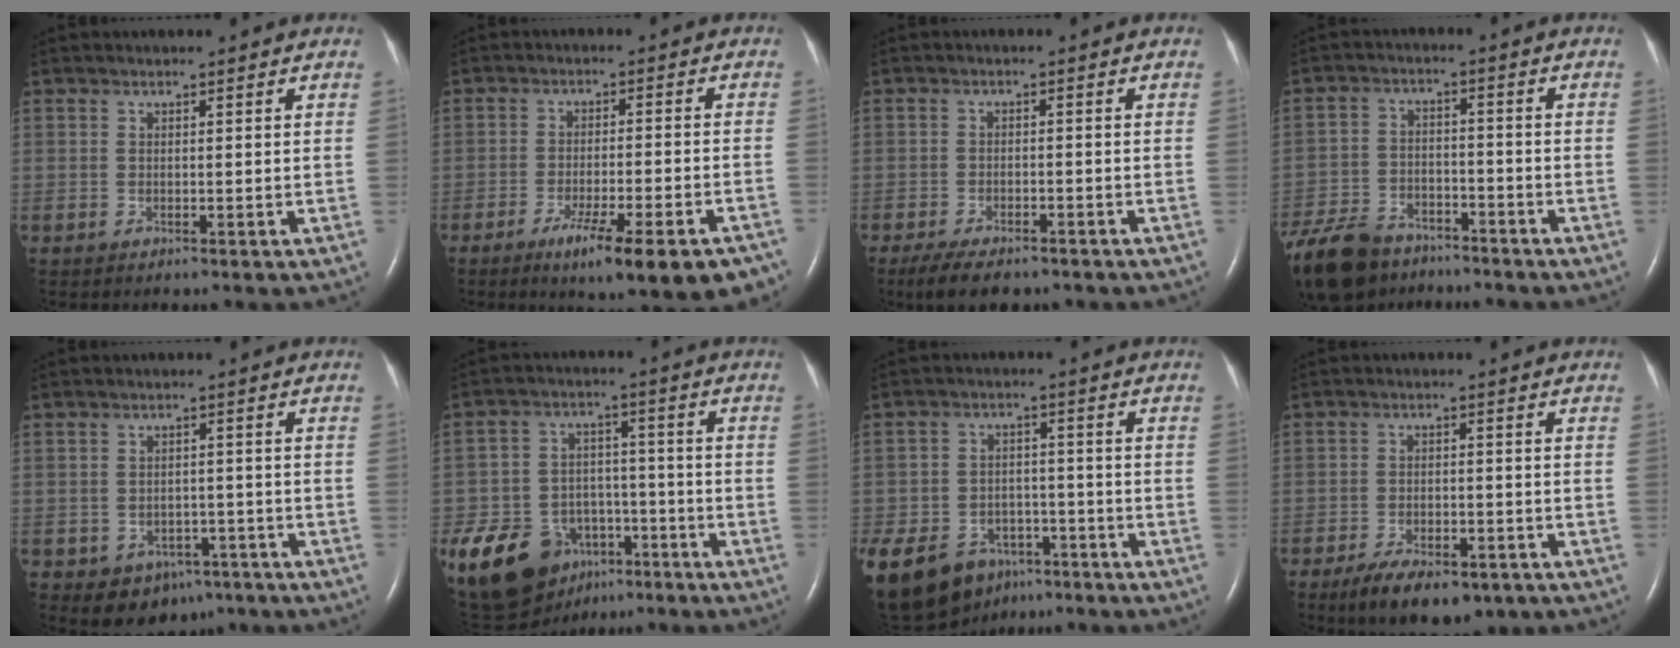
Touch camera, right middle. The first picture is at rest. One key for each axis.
{"total": 14.8, "fx": -10.1, "fy": 2.4, "fz": 10.5, "tx": -0.099, "ty": -0.012, "tz": -0.143}
{"total": 7.5, "fx": -5.8, "fy": 2.7, "fz": 4.0, "tx": -0.064, "ty": -0.009, "tz": -0.086}
{"total": 14.7, "fx": -11.4, "fy": 7.2, "fz": 6.0, "tx": -0.151, "ty": -0.007, "tz": -0.189}
{"total": 6.2, "fx": -3.8, "fy": 4.5, "fz": 1.9, "tx": -0.022, "ty": 0.014, "tz": -0.041}
{"total": 18.9, "fx": -10.4, "fy": 13.0, "fz": 8.8, "tx": -0.192, "ty": 0.029, "tz": -0.156}
{"total": 23.7, "fx": -13.8, "fy": 16.0, "fz": 10.8, "tx": -0.314, "ty": -0.020, "tz": -0.208}
{"total": 10.0, "fx": -6.9, "fy": 4.3, "fz": 5.7, "tx": -0.089, "ty": -0.005, "tz": -0.105}